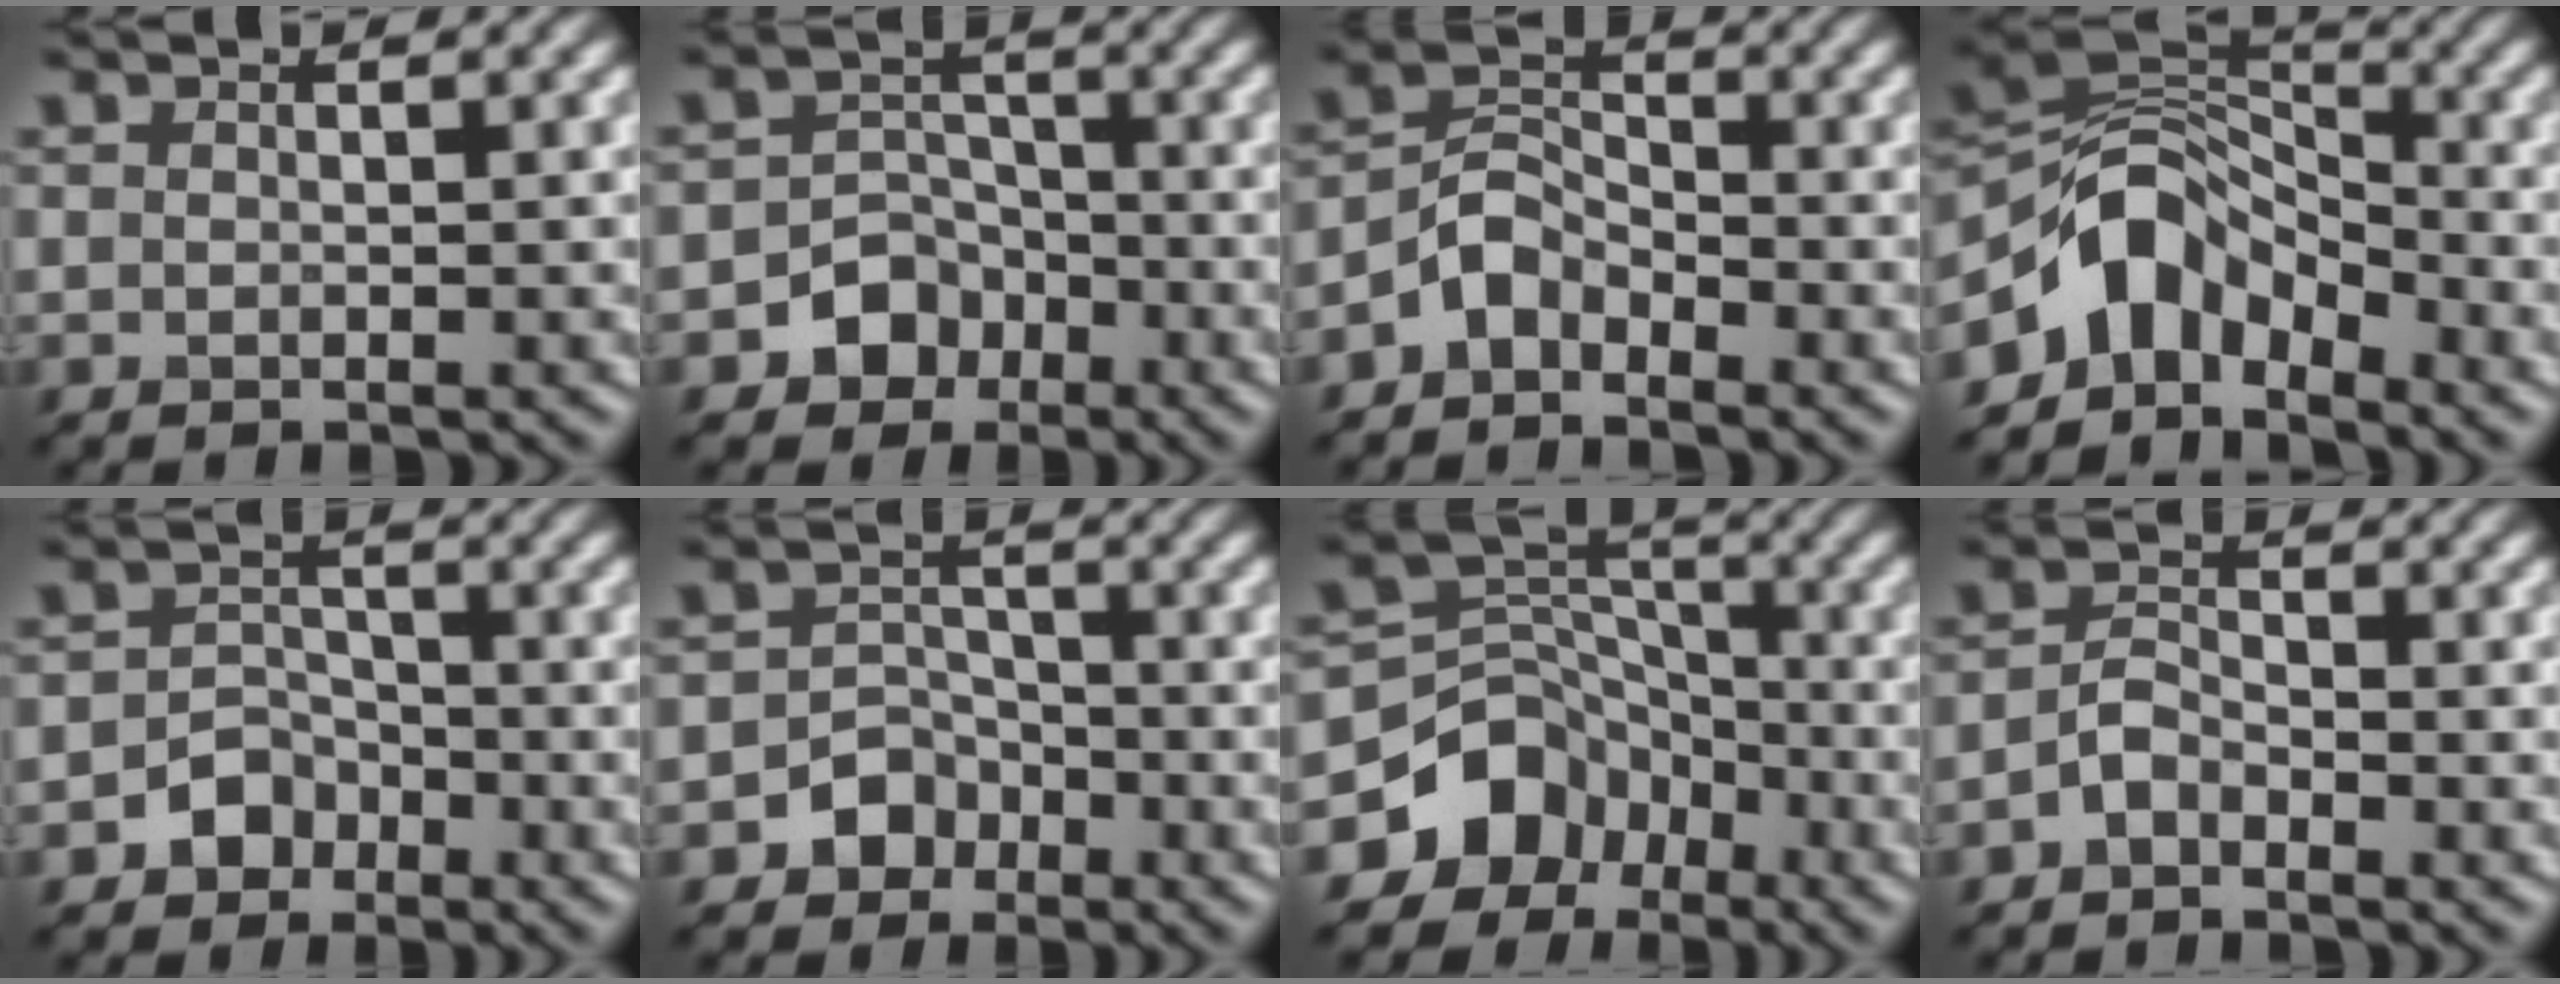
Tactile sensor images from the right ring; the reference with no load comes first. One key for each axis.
{"total": 4.5, "fx": -2.4, "fy": 3.7, "fz": 1.0, "tx": 0.019, "ty": 0.007, "tz": -0.054}
{"total": 3.2, "fx": -2.3, "fy": 1.8, "fz": 1.3, "tx": -0.022, "ty": 0.013, "tz": -0.055}
{"total": 6.2, "fx": -3.8, "fy": 3.8, "fz": 3.1, "tx": -0.034, "ty": 0.006, "tz": -0.083}
{"total": 2.8, "fx": -1.7, "fy": 2.2, "fz": 0.7, "tx": 0.003, "ty": 0.008, "tz": -0.031}
{"total": 3.2, "fx": -1.9, "fy": 2.5, "fz": 0.6, "tx": 0.020, "ty": 0.012, "tz": -0.039}
{"total": 7.6, "fx": -4.4, "fy": 5.8, "fz": 2.0, "tx": -0.023, "ty": 0.017, "tz": -0.090}
{"total": 1.9, "fx": -1.3, "fy": 1.0, "fz": 1.0, "tx": -0.019, "ty": 0.008, "tz": -0.030}